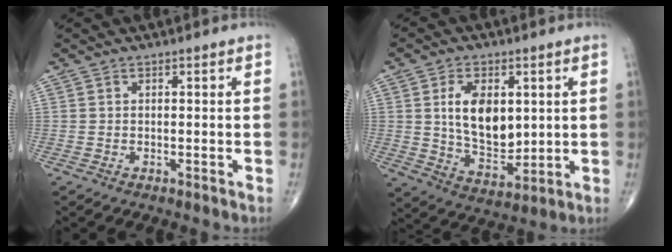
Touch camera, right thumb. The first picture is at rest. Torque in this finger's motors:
{"motor_torque": [1.52, 1.32, 1.16, -0.40, 0.15]}